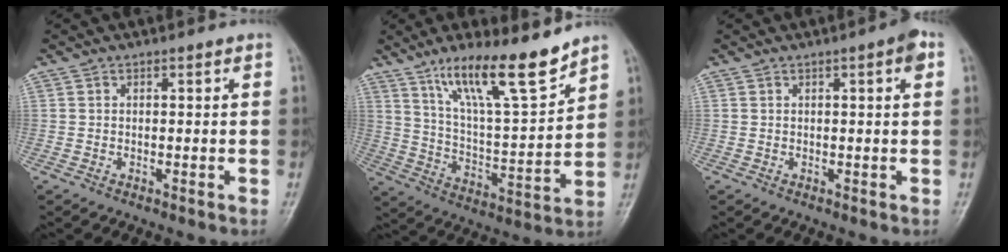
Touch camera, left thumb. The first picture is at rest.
{"total": 15.5, "force": [11.2, 2.7, 10.4], "torque": [-0.162, -0.067, 0.206]}
{"total": 2.6, "force": [0.9, 0.4, 2.4], "torque": [-0.031, 0.003, 0.010]}